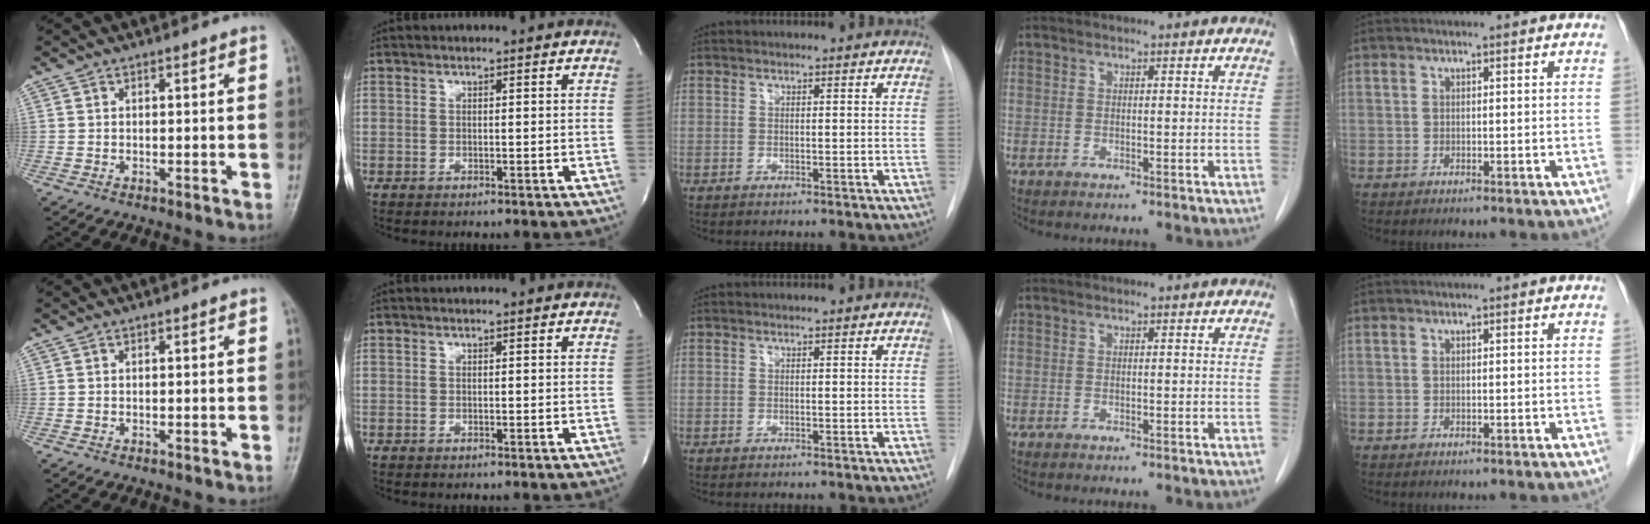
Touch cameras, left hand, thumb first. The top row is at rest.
{}